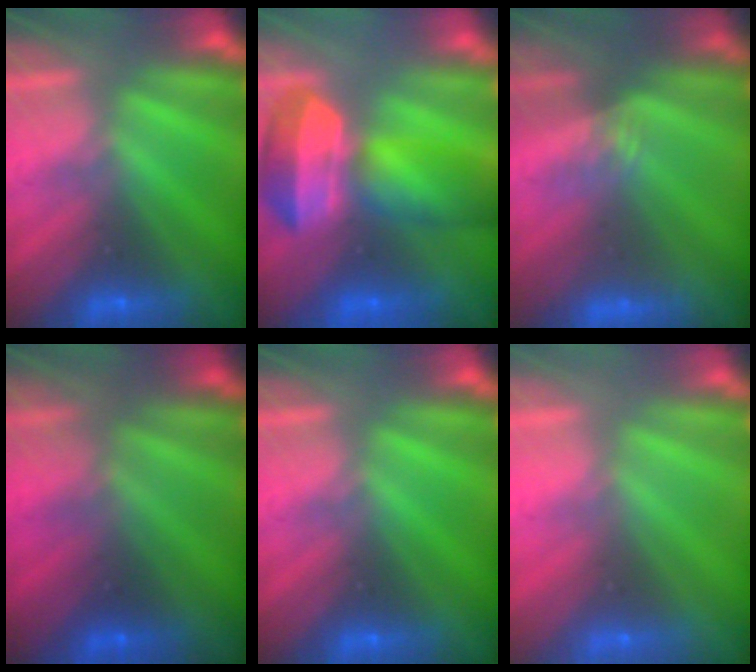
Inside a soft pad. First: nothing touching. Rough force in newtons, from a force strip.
{"total": 5.8}
{"total": 3.0}
{"total": 1.9}
{"total": 0.0}
{"total": 2.9}